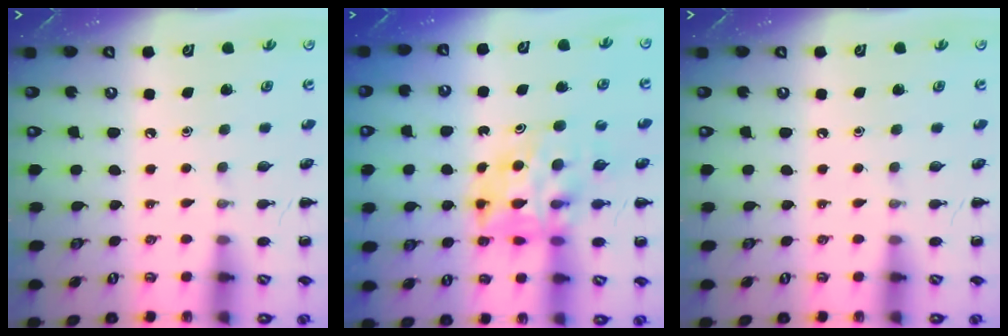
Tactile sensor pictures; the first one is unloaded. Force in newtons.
{"total": 10.1, "press": 9.6, "slide": 3.0}
{"total": 0.0}